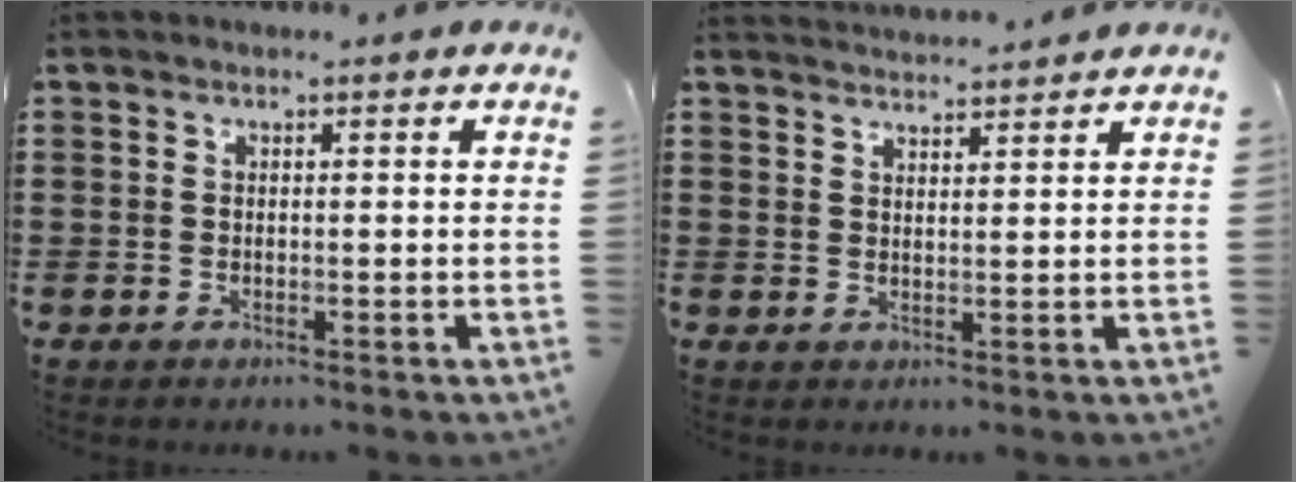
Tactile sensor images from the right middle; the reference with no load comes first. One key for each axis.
{"total": 2.5, "fx": 2.4, "fy": -0.2, "fz": -0.1, "tx": -0.005, "ty": -0.003, "tz": 0.047}